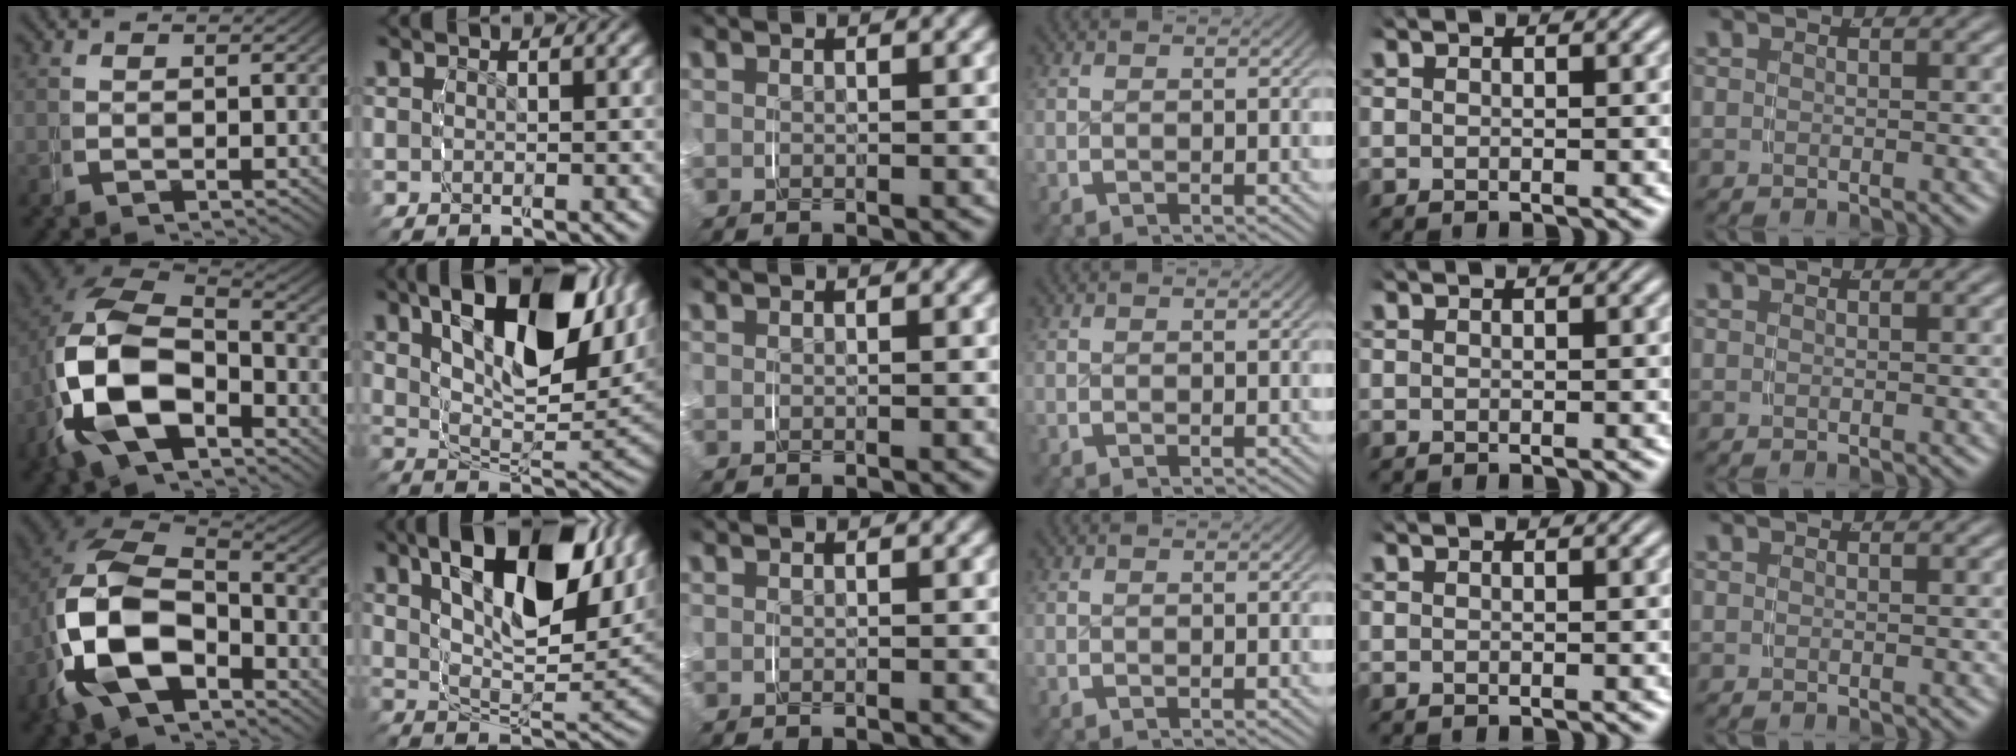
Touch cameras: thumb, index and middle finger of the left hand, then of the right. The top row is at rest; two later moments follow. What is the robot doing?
{"motion": "grasp_and_lifting", "object": "key"}